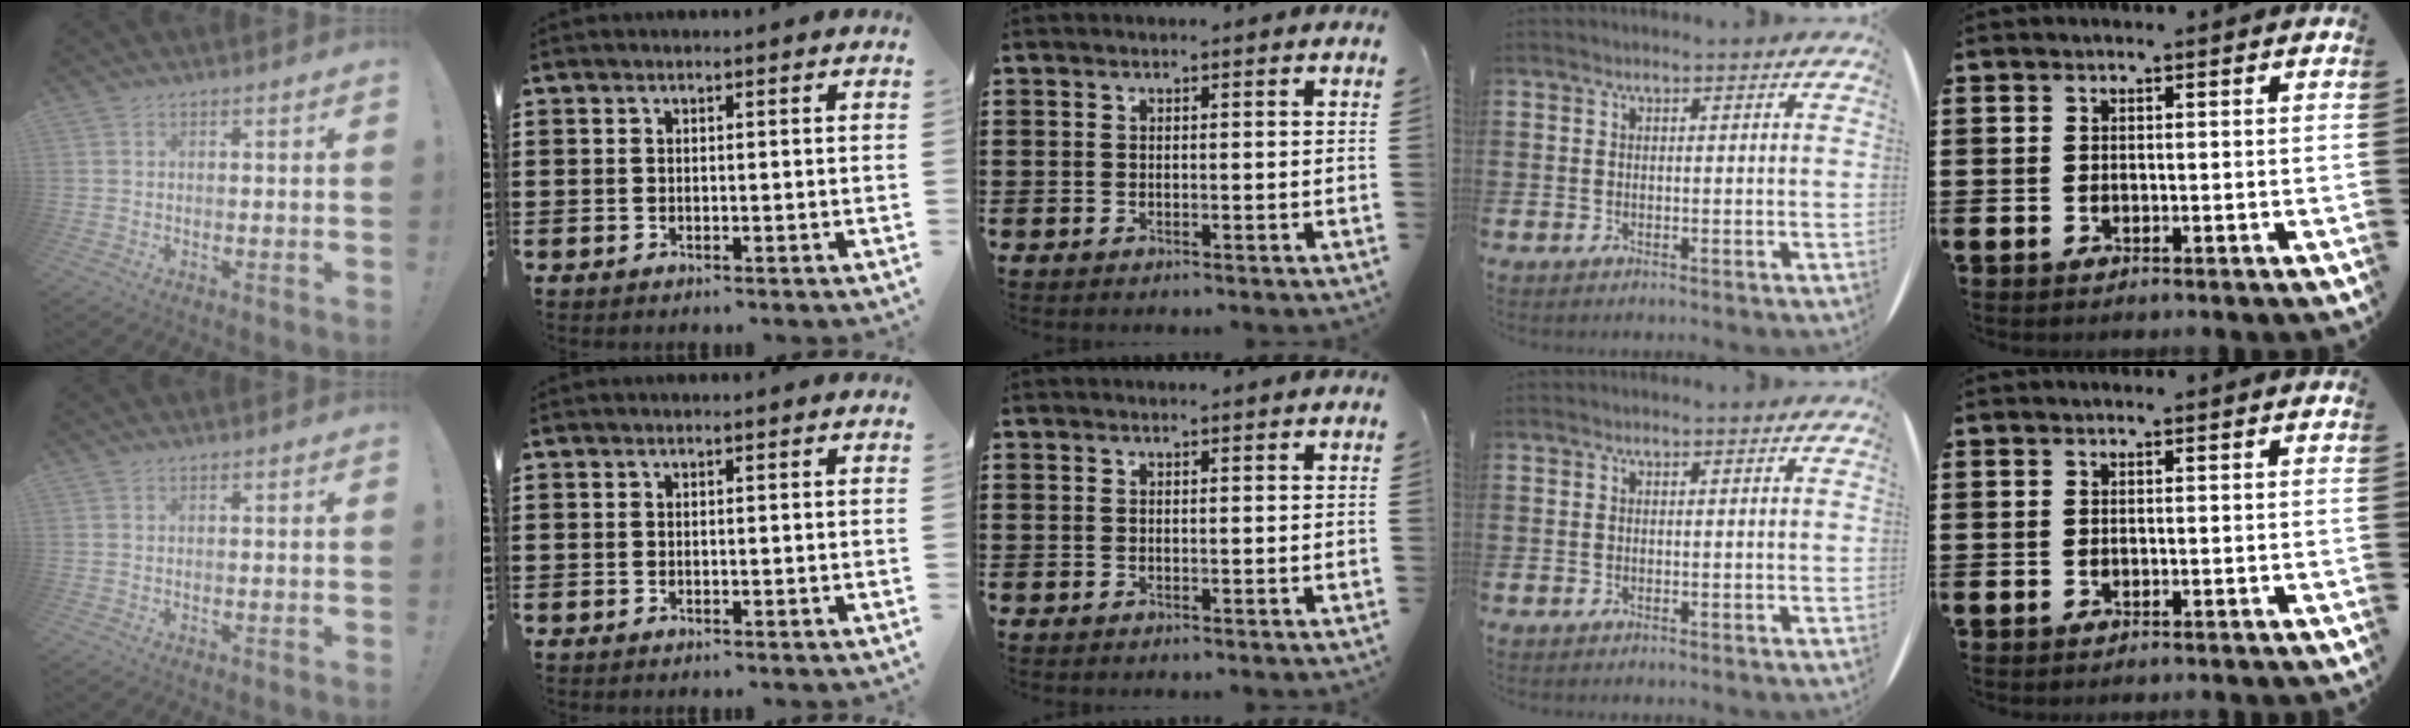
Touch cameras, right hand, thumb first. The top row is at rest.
{}